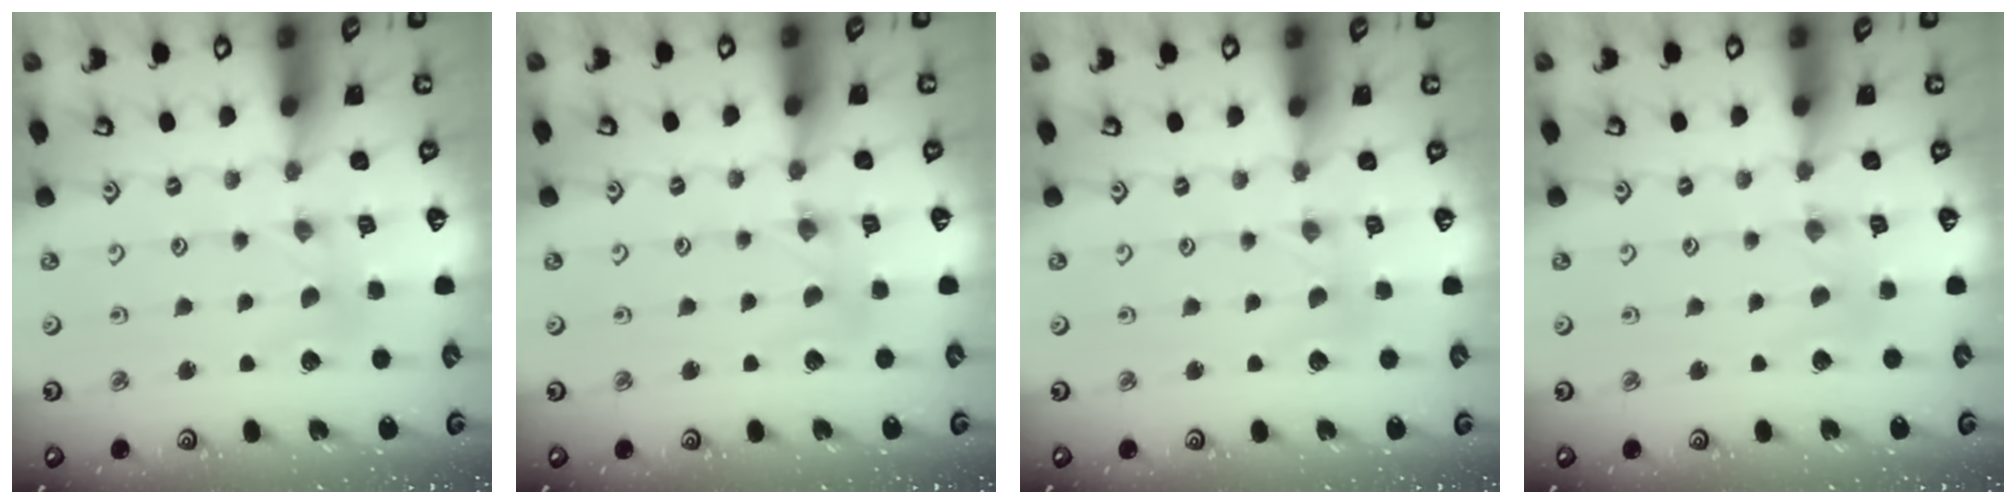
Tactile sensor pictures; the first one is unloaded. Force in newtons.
{"total": 1.3, "press": 1.2, "slide": 0.2}
{"total": 0.0}
{"total": 1.0, "press": 1.0, "slide": 0.1}